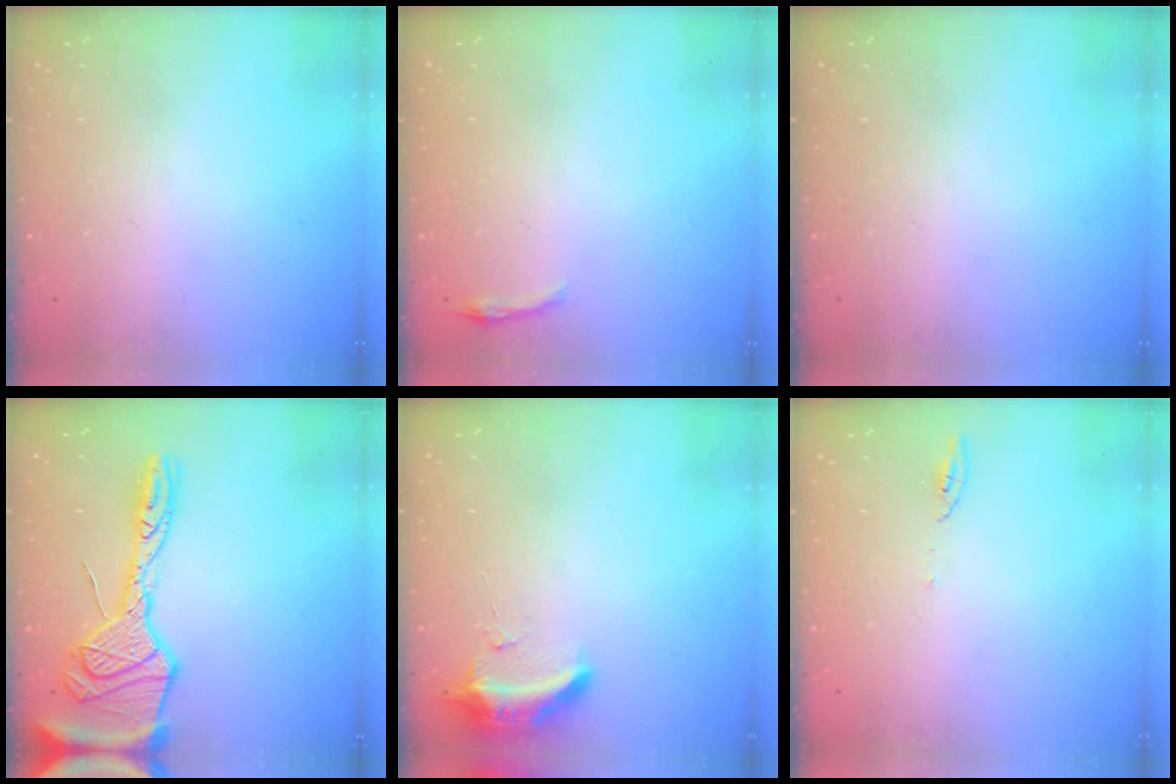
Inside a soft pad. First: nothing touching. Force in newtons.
{"total": 3.1, "press": 3.0, "slide": 0.7}
{"total": 0.0}
{"total": 22.2, "press": 22.1, "slide": 2.0}
{"total": 9.5, "press": 9.4, "slide": 1.8}
{"total": 3.8, "press": 3.7, "slide": 0.4}